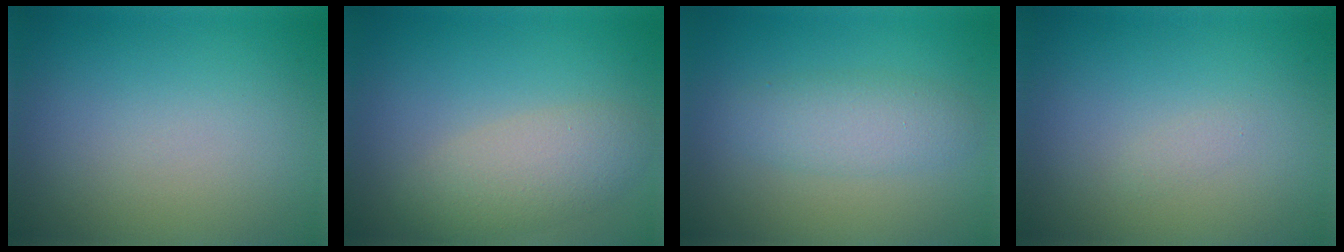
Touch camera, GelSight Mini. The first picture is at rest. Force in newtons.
{"total": 3.6, "press": 3.6, "slide": 0.1}
{"total": 2.9, "press": 2.9, "slide": 0.1}
{"total": 0.6, "press": 0.6, "slide": 0.0}